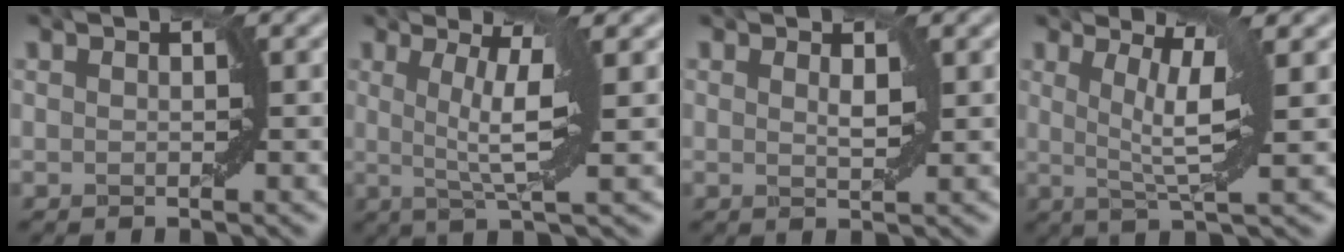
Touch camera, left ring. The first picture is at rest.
{"total": 4.5, "force": [0.3, 0.5, 4.4], "torque": [-0.085, 0.001, 0.012]}
{"total": 0.7, "force": [0.4, 0.2, 0.5], "torque": [-0.007, 0.000, 0.015]}
{"total": 4.3, "force": [0.5, 0.6, 4.3], "torque": [-0.082, -0.001, 0.016]}